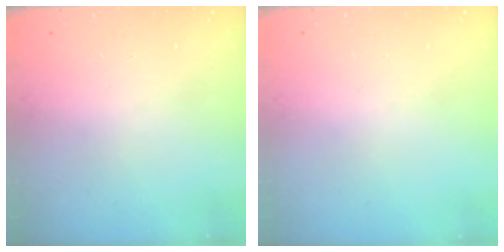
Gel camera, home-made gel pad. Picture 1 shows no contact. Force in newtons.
{"total": 0.0}